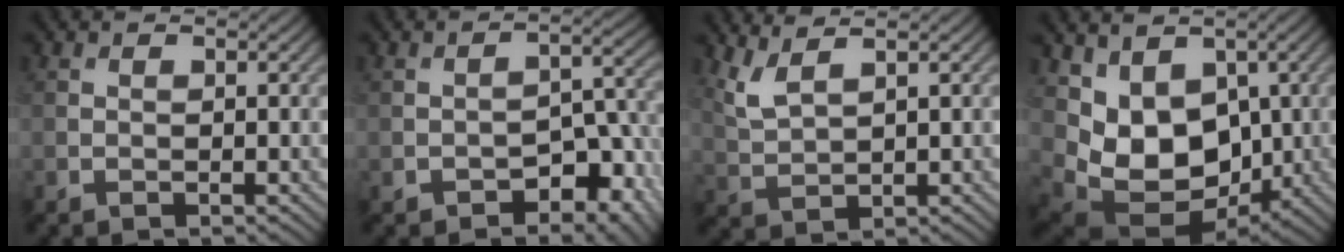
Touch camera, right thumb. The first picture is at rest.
{"total": 7.2, "force": [-3.9, 3.8, 4.8], "torque": [-0.062, -0.005, -0.061]}
{"total": 3.7, "force": [2.6, 0.9, 2.4], "torque": [-0.070, 0.002, 0.065]}
{"total": 10.0, "force": [1.5, 7.3, 6.7], "torque": [-0.148, -0.035, 0.039]}